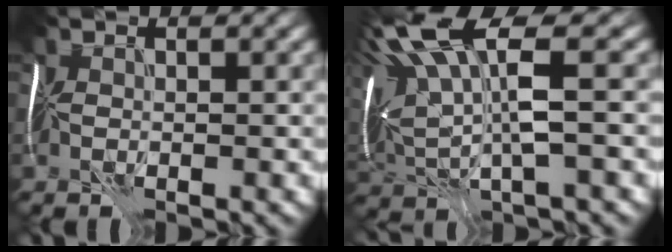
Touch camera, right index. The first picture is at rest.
{"total": 11.9, "force": [4.6, 3.2, 10.5], "torque": [-0.244, 0.022, 0.095]}